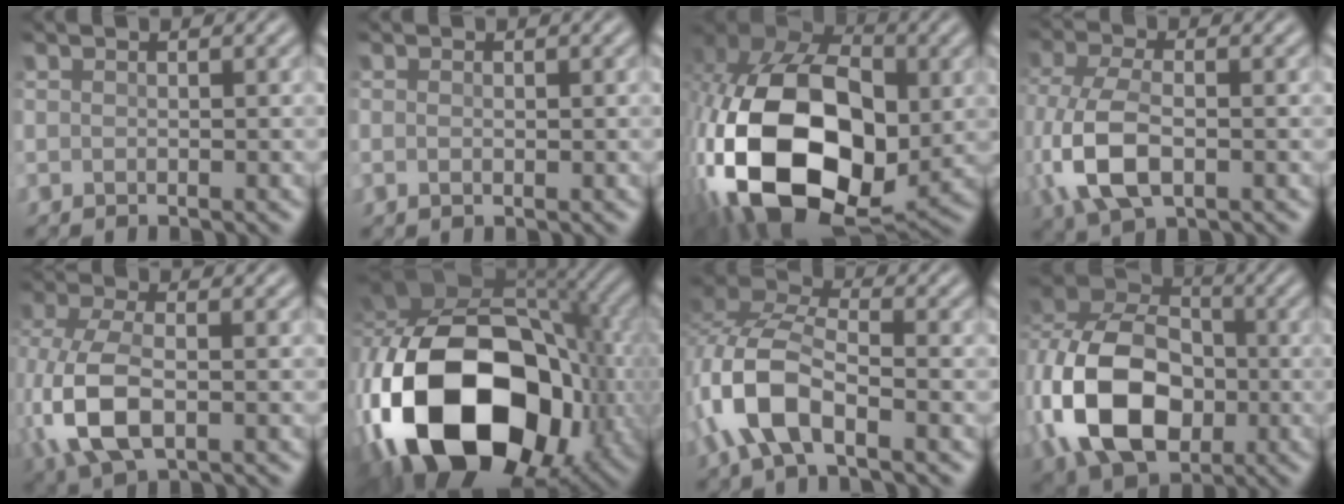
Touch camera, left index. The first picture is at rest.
{"total": 0.7, "force": [0.0, 0.4, 0.5], "torque": [-0.013, 0.003, -0.002]}
{"total": 18.6, "force": [-2.7, 12.5, 13.5], "torque": [-0.301, -0.030, -0.035]}
{"total": 7.3, "force": [-1.9, 3.8, 5.9], "torque": [-0.150, -0.003, -0.040]}
{"total": 7.9, "force": [-1.7, 4.2, 6.5], "torque": [-0.169, -0.005, -0.037]}
{"total": 19.5, "force": [-4.8, 12.6, 14.1], "torque": [-0.299, -0.018, -0.072]}
{"total": 7.5, "force": [-3.0, 3.3, 6.0], "torque": [-0.139, 0.011, -0.068]}
{"total": 12.8, "force": [-2.8, 8.7, 8.9], "torque": [-0.197, -0.007, -0.059]}